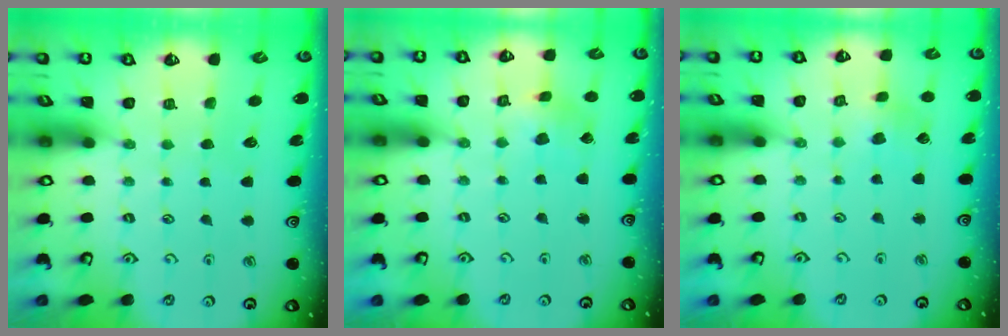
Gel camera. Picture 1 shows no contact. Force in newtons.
{"total": 2.0, "press": 2.0, "slide": 0.3}
{"total": 2.6, "press": 2.6, "slide": 0.4}